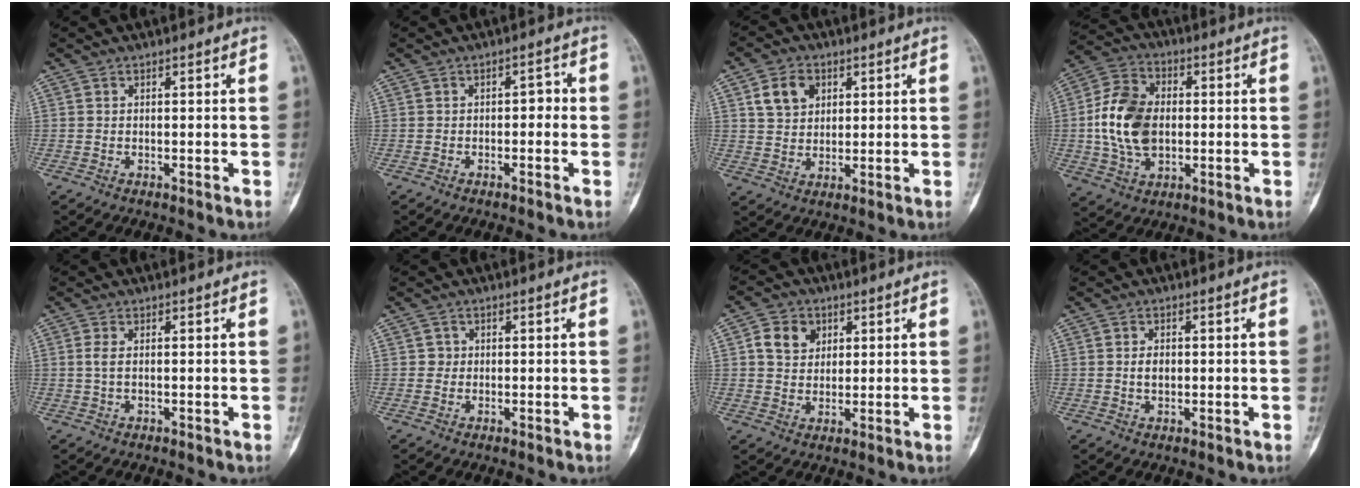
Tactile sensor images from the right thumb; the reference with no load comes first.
{"total": 2.4, "force": [-0.4, 1.4, 1.8], "torque": [-0.010, 0.016, -0.013]}
{"total": 6.9, "force": [2.8, 5.2, 3.6], "torque": [-0.041, -0.007, 0.052]}
{"total": 14.1, "force": [-0.2, 9.6, 10.3], "torque": [-0.185, 0.014, -0.003]}
{"total": 1.8, "force": [0.2, 0.8, 1.7], "torque": [-0.044, 0.001, 0.005]}
{"total": 1.5, "force": [0.2, 1.4, 0.2], "torque": [0.007, 0.004, 0.000]}
{"total": 6.4, "force": [2.2, 5.3, 2.9], "torque": [-0.027, -0.004, 0.038]}
{"total": 2.4, "force": [0.1, 1.6, 1.7], "torque": [-0.023, 0.001, 0.002]}